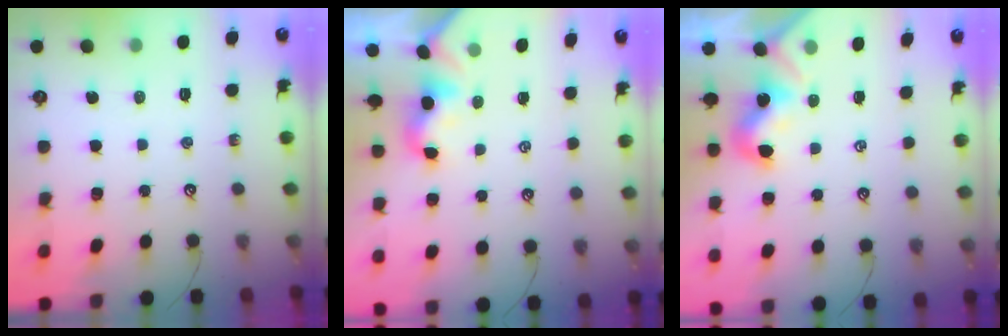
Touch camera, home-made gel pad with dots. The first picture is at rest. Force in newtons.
{"total": 1.8, "press": 1.8, "slide": 0.5}
{"total": 1.7, "press": 1.7, "slide": 0.1}